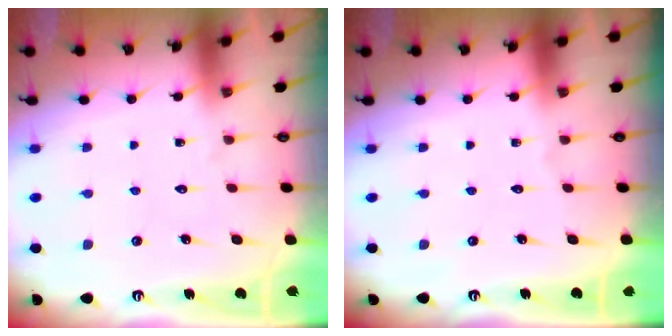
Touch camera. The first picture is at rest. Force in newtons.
{"total": 0.0}